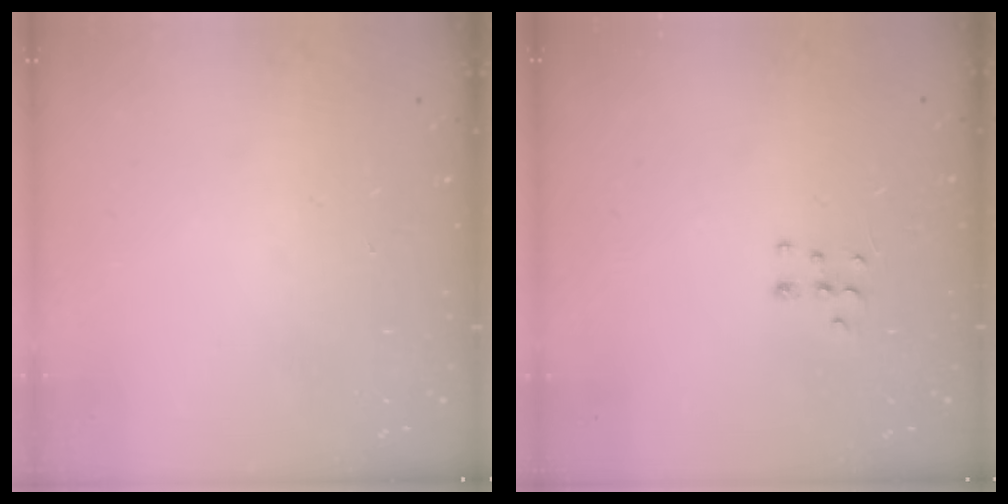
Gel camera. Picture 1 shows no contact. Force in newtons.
{"total": 4.4, "press": 4.3, "slide": 0.9}